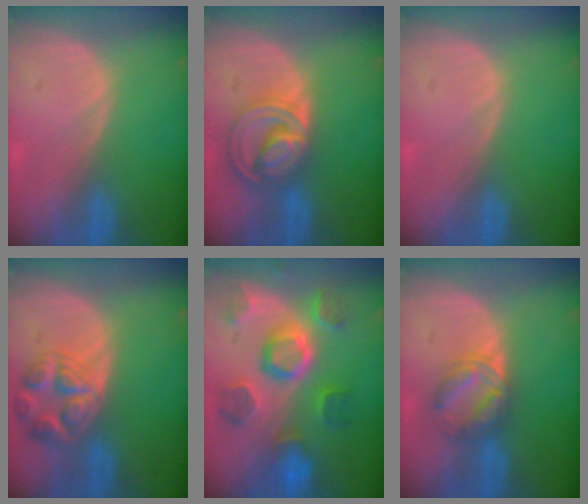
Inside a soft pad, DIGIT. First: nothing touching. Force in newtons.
{"total": 8.7, "press": 7.3, "slide": 4.7}
{"total": 0.0}
{"total": 7.8, "press": 6.9, "slide": 3.6}
{"total": 10.7, "press": 9.7, "slide": 4.4}
{"total": 5.8, "press": 5.6, "slide": 1.2}